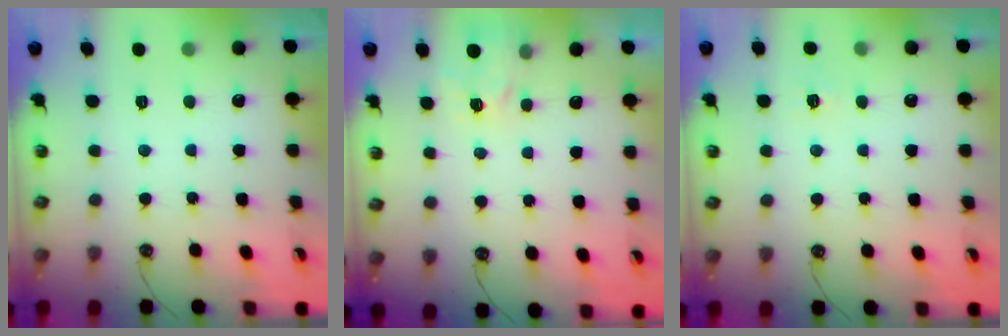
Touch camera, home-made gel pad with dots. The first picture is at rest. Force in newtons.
{"total": 5.2, "press": 5.2, "slide": 0.6}
{"total": 5.3, "press": 5.2, "slide": 0.5}